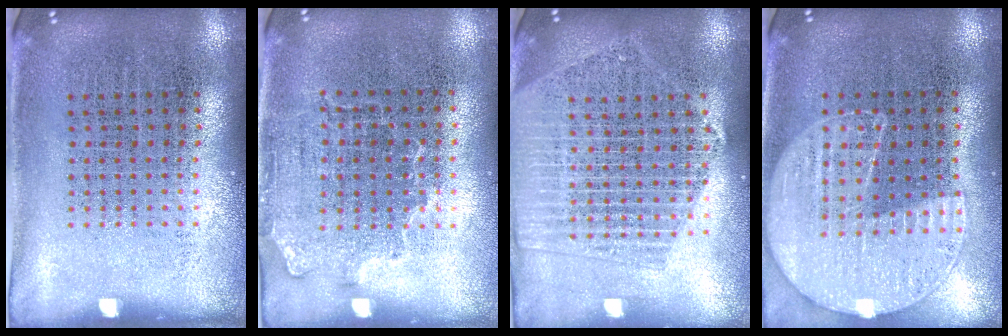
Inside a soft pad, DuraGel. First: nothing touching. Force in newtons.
{"total": 1.4, "press": 1.1, "slide": 0.8}
{"total": 2.1, "press": 2.0, "slide": 0.9}
{"total": 1.1, "press": 1.1, "slide": 0.4}